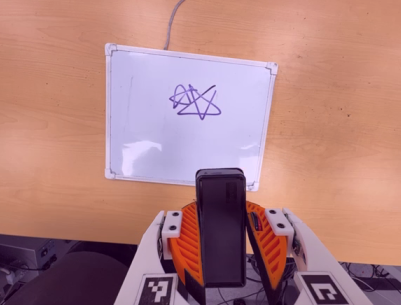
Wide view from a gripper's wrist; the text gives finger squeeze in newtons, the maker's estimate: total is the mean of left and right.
{"total": 5.3, "left": 4.6, "right": 6.0}